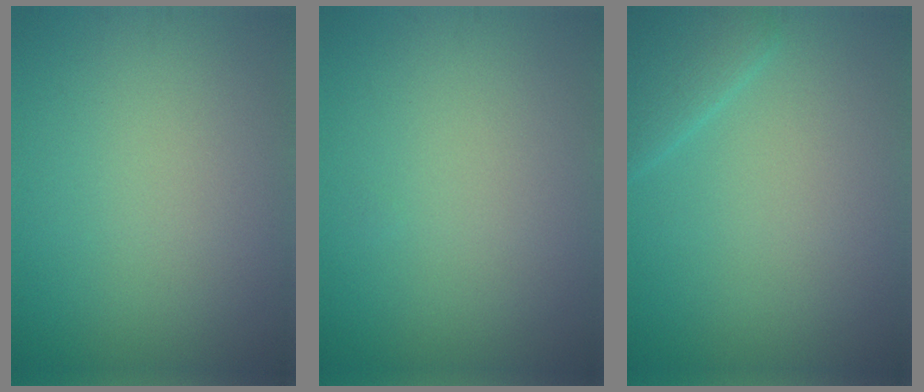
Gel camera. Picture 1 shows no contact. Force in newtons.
{"total": 0.0}
{"total": 2.2, "press": 2.2, "slide": 0.1}